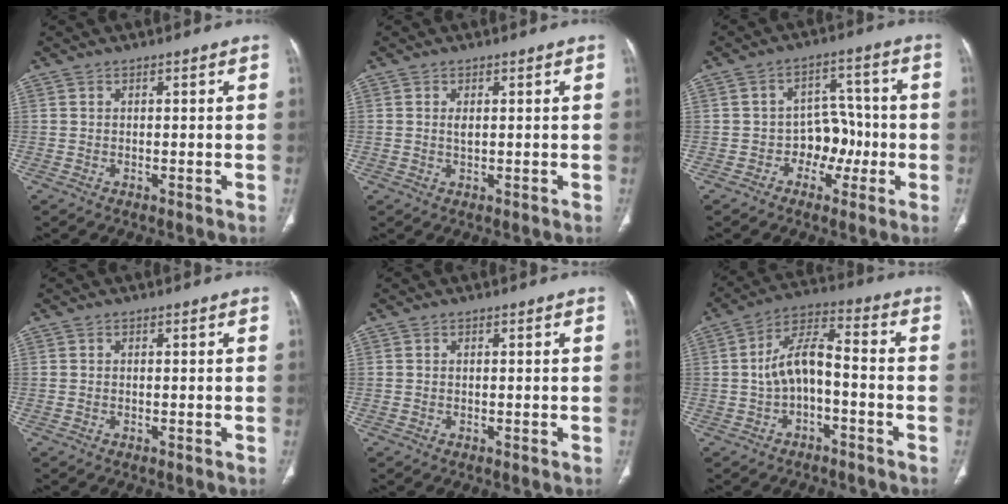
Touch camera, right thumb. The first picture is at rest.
{"total": 1.3, "force": [0.2, 0.5, 1.1], "torque": [-0.022, -0.002, 0.008]}
{"total": 7.3, "force": [-2.2, 5.6, 4.1], "torque": [-0.018, 0.038, -0.037]}
{"total": 0.0}
{"total": 0.0}
{"total": 9.1, "force": [-1.9, 4.5, 7.6], "torque": [-0.139, 0.046, -0.041]}